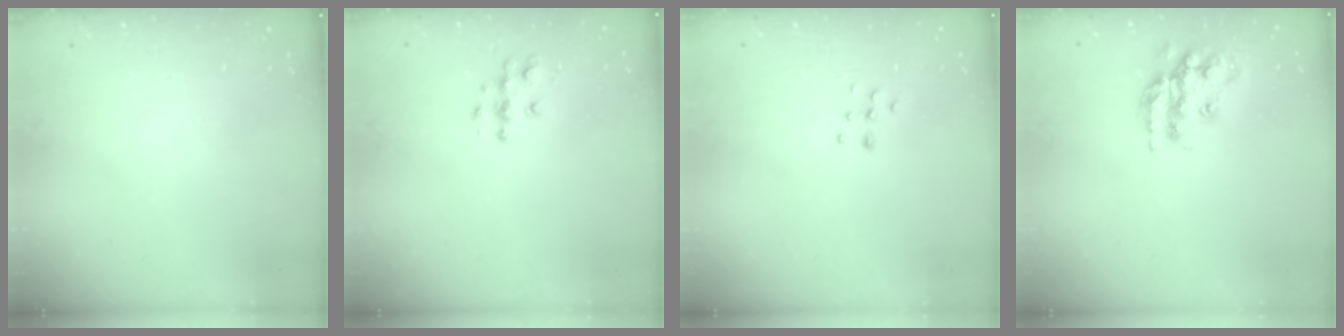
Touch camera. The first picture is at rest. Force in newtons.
{"total": 5.8, "press": 5.8, "slide": 0.2}
{"total": 5.9, "press": 5.9, "slide": 0.4}
{"total": 16.5, "press": 16.5, "slide": 1.0}